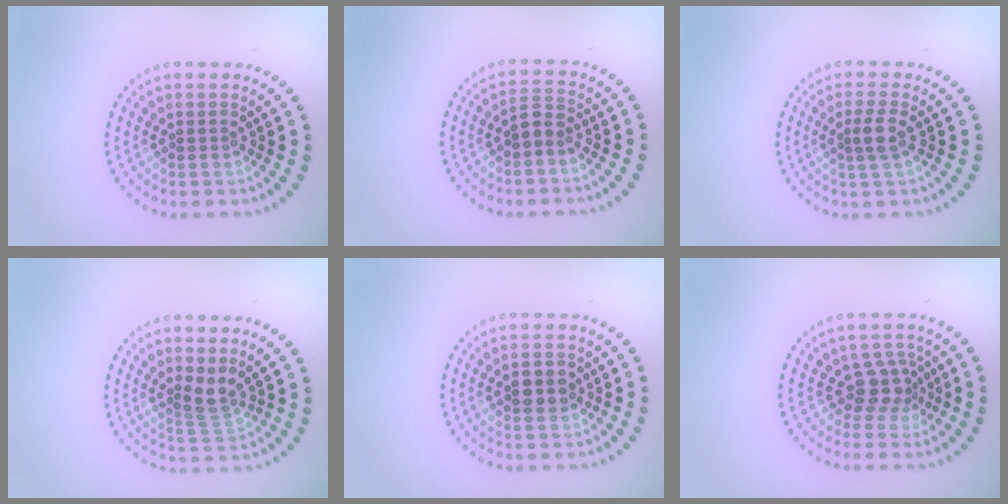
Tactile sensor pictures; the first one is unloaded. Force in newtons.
{"total": 1.7, "press": 1.5, "slide": 0.8}
{"total": 2.0, "press": 1.7, "slide": 1.0}
{"total": 2.2, "press": 1.6, "slide": 1.5}
{"total": 2.7, "press": 2.7, "slide": 0.0}
{"total": 2.9, "press": 2.3, "slide": 1.8}